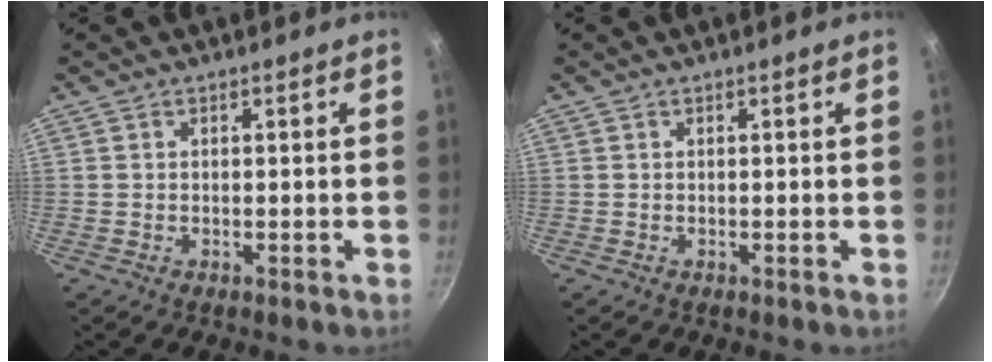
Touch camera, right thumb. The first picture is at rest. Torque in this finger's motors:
{"motor_torque": [-0.01, -0.01, 0.00, 0.00, 0.00]}